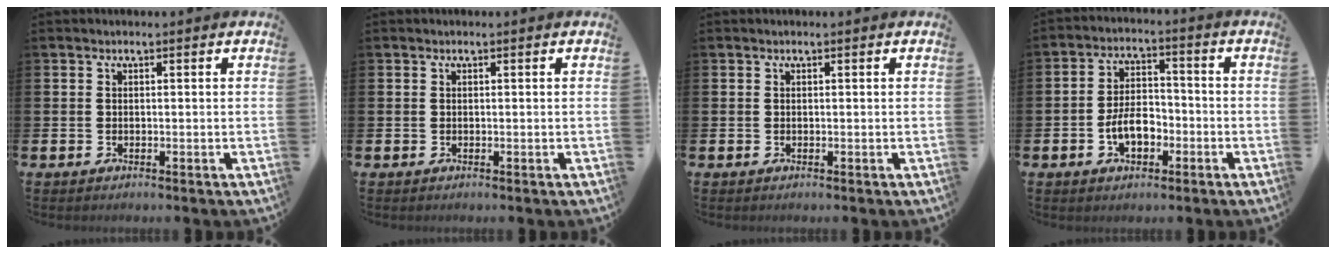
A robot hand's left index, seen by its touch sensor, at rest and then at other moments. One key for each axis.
{"total": 0.0}
{"total": 0.0}
{"total": 5.4, "fx": -2.0, "fy": 3.2, "fz": 3.8, "tx": -0.053, "ty": 0.006, "tz": -0.040}